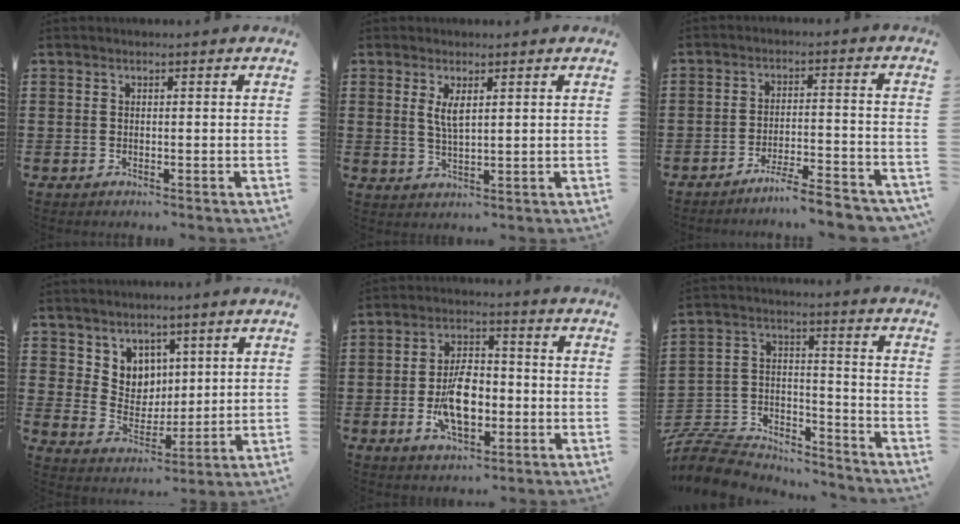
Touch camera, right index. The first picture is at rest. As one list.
[{"total": 3.3, "force": [1.3, 1.0, 2.8], "torque": [-0.058, 0.005, 0.022]}, {"total": 5.2, "force": [-4.8, -0.3, 2.0], "torque": [-0.033, -0.012, -0.092]}, {"total": 6.1, "force": [4.0, 4.6, 0.1], "torque": [-0.035, -0.008, 0.078]}, {"total": 9.3, "force": [-1.9, 4.9, 7.7], "torque": [-0.149, 0.003, -0.037]}, {"total": 9.2, "force": [-8.5, 2.8, 2.1], "torque": [-0.061, 0.012, -0.170]}]